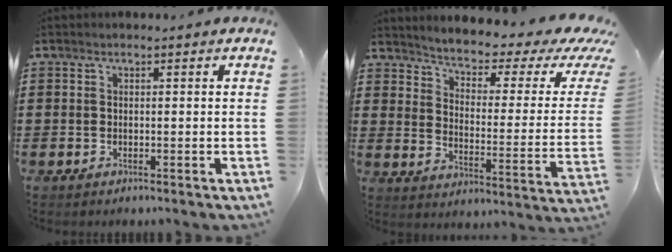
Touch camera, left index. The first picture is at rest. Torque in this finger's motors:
{"motor_torque": [2.14, 0.00, 0.71, 0.10]}